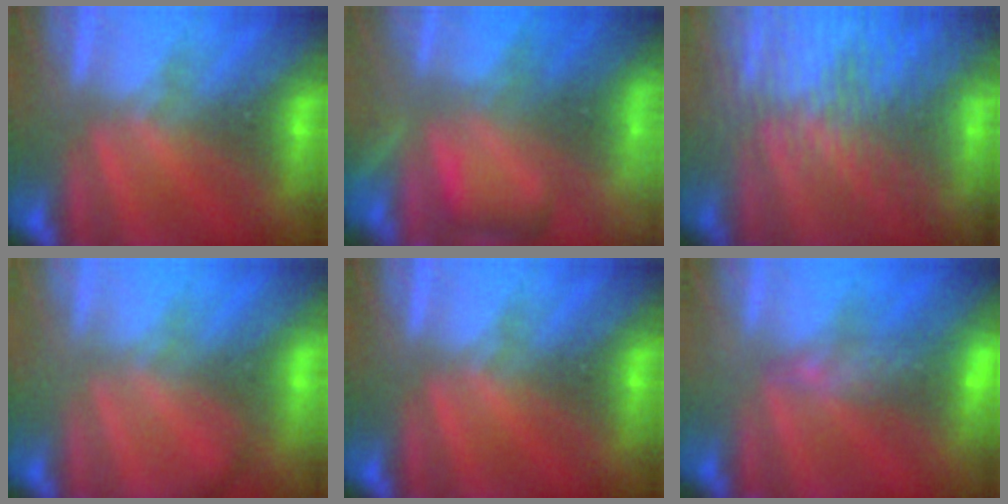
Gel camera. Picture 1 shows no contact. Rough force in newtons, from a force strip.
{"total": 7.4}
{"total": 7.7}
{"total": 2.1}
{"total": 0.0}
{"total": 5.9}